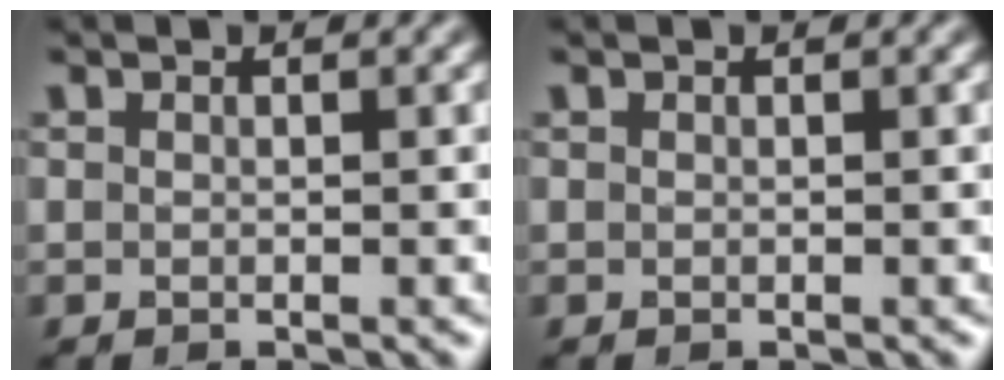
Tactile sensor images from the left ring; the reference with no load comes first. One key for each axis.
{"total": 0.0}